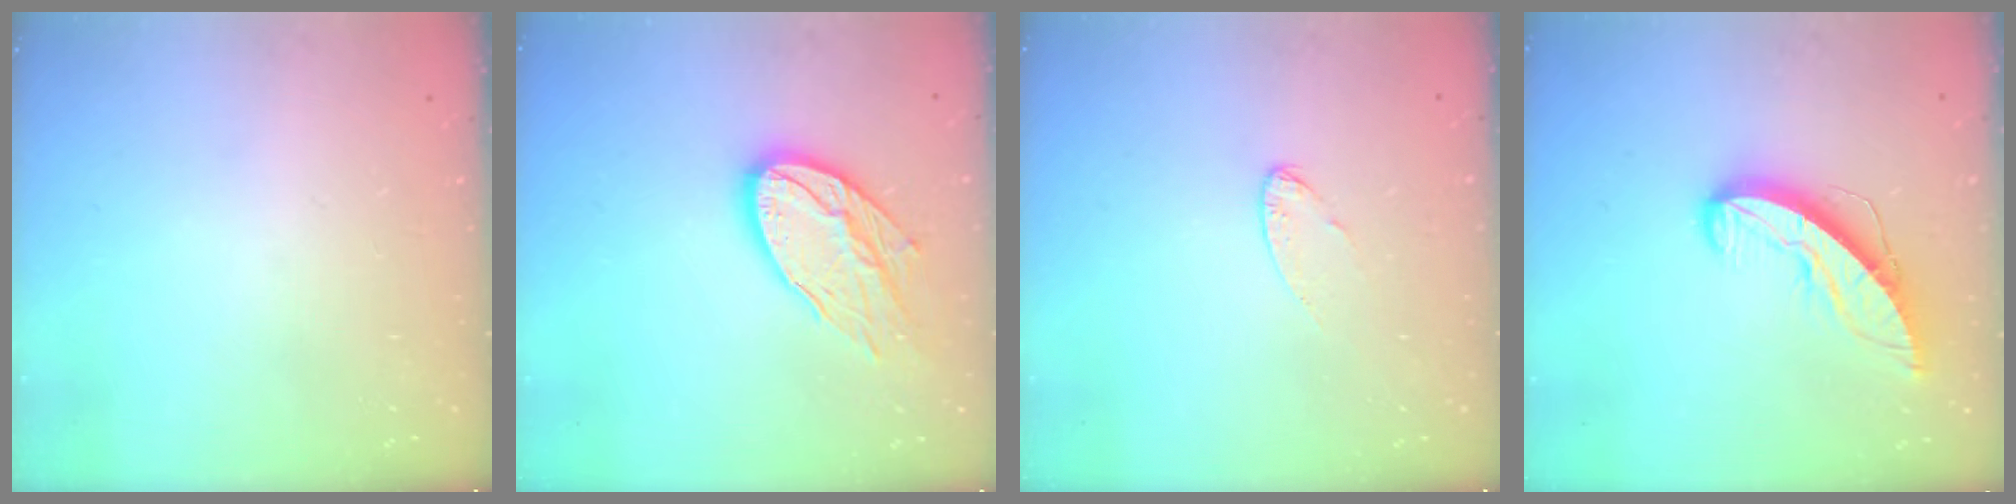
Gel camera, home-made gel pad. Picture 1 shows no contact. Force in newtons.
{"total": 15.3, "press": 15.2, "slide": 1.2}
{"total": 4.8, "press": 4.8, "slide": 0.4}
{"total": 10.8, "press": 10.7, "slide": 0.8}